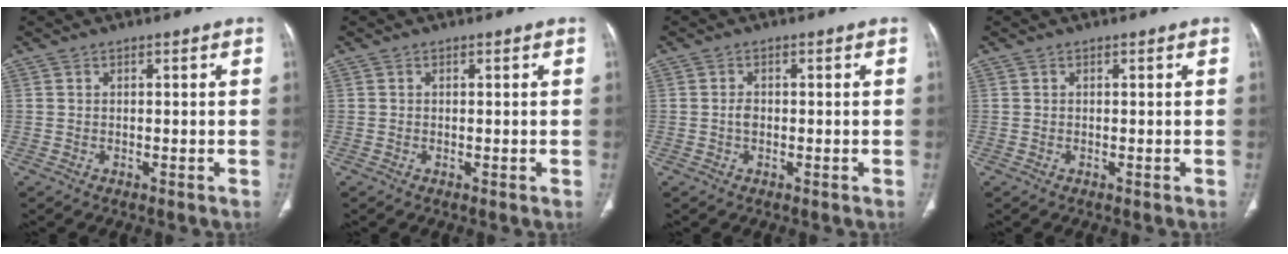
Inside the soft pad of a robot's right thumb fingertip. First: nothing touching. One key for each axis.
{"total": 0.0}
{"total": 1.4, "fx": -0.2, "fy": 1.0, "fz": 1.0, "tx": -0.017, "ty": 0.002, "tz": -0.005}
{"total": 0.0}